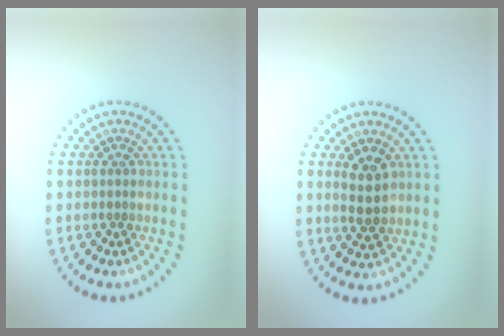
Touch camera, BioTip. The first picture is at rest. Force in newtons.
{"total": 2.8, "press": 2.8, "slide": 0.5}